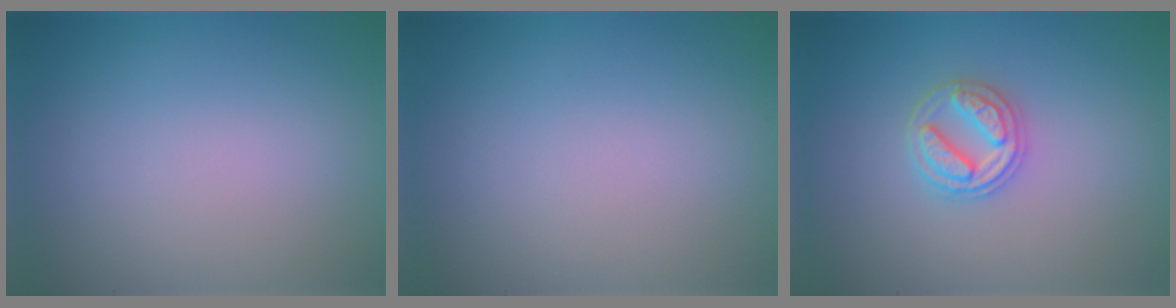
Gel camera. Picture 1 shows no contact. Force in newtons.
{"total": 0.0}
{"total": 3.3, "press": 3.2, "slide": 0.5}